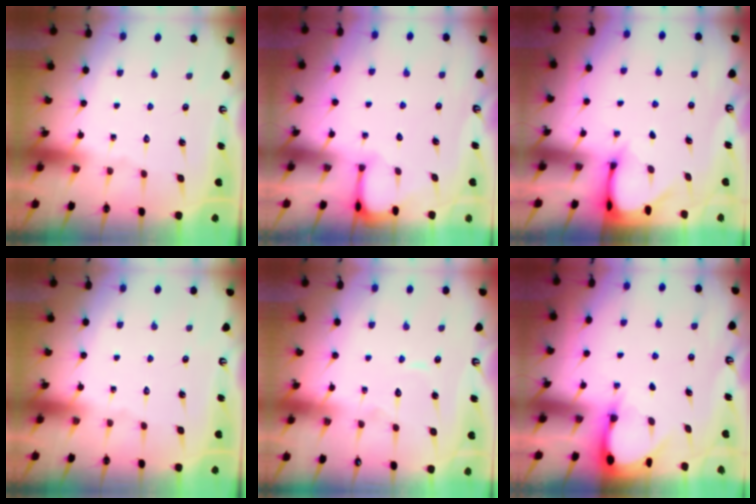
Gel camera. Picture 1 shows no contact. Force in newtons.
{"total": 2.0, "press": 2.0, "slide": 0.2}
{"total": 3.3, "press": 3.3, "slide": 0.3}
{"total": 0.0}
{"total": 4.8, "press": 4.8, "slide": 0.4}
{"total": 3.0, "press": 3.0, "slide": 0.4}